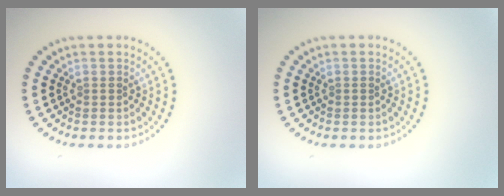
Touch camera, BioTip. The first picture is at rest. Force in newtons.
{"total": 0.0}